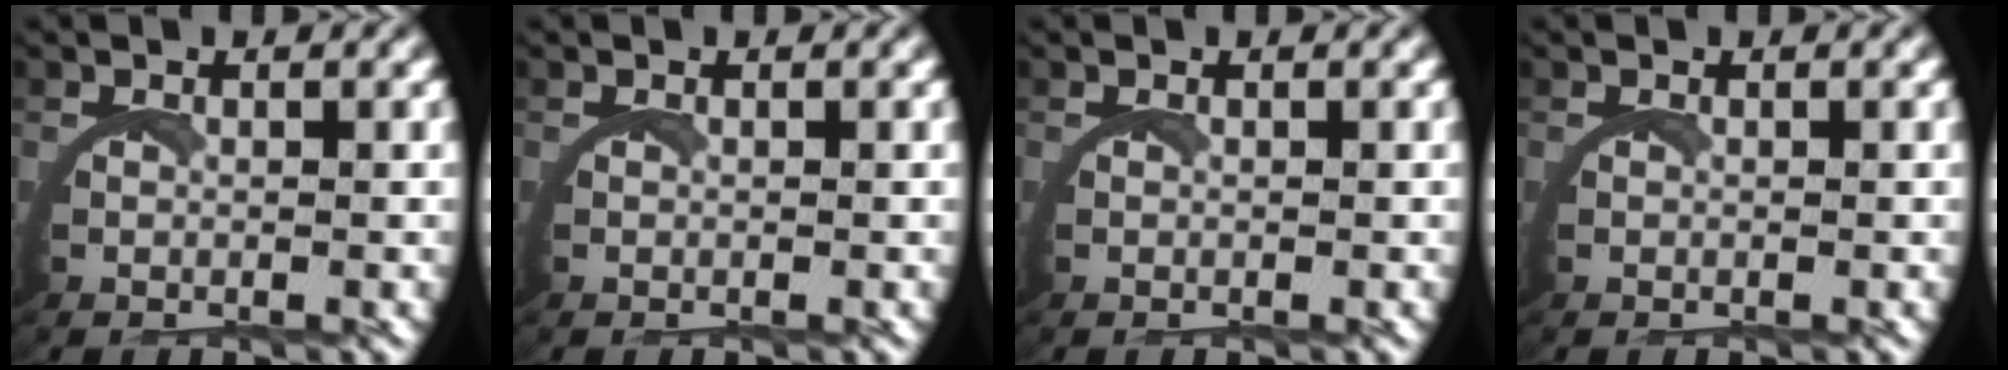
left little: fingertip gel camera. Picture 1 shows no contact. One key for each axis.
{"total": 0.0}
{"total": 0.0}
{"total": 0.0}